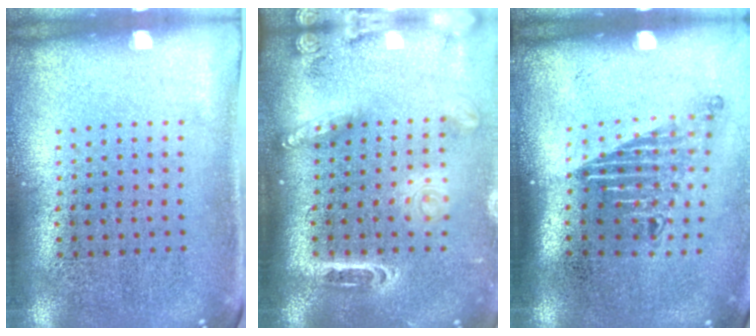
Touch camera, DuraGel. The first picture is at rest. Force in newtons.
{"total": 2.4, "press": 1.8, "slide": 1.5}
{"total": 1.7, "press": 1.2, "slide": 1.2}